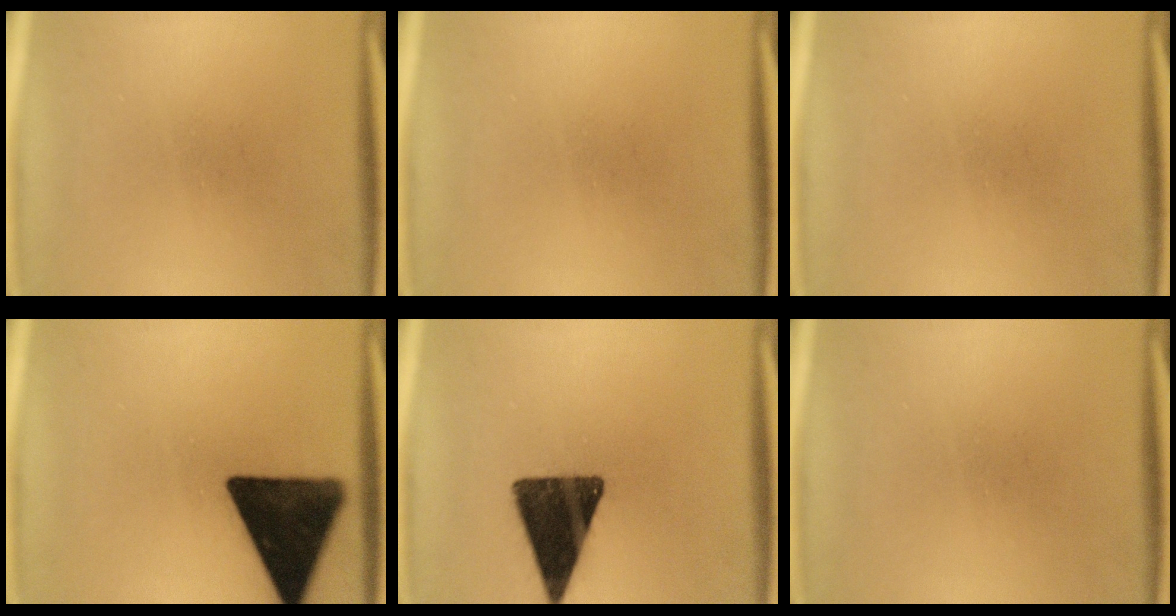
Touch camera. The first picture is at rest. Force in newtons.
{"total": 0.0}
{"total": 0.0}
{"total": 17.1}
{"total": 14.9}
{"total": 0.0}